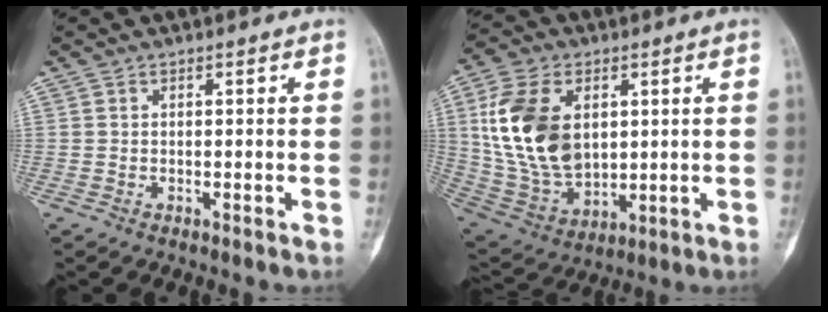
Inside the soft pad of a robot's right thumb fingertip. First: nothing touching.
{"total": 18.3, "force": [3.7, 11.9, 13.4], "torque": [-0.246, -0.013, 0.086]}